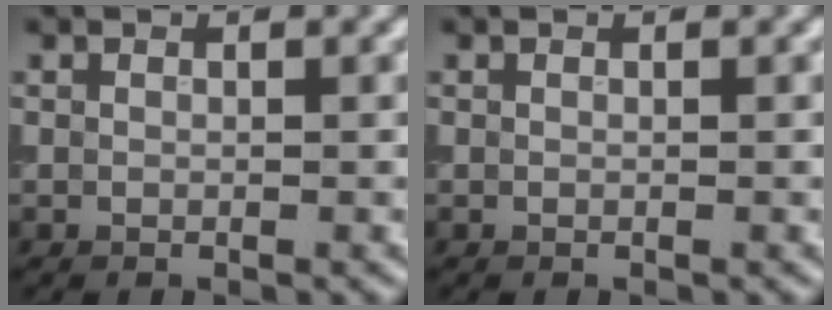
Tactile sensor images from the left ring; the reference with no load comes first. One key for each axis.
{"total": 0.0}